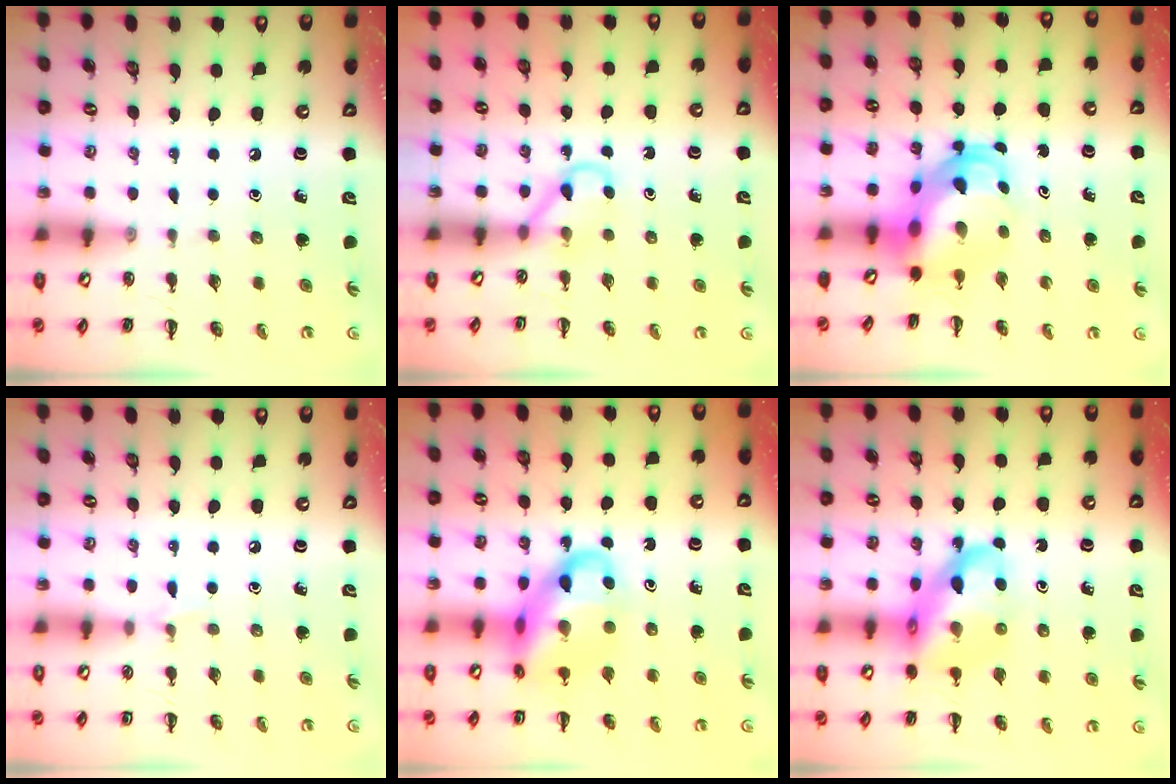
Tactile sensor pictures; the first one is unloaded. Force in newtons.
{"total": 3.6, "press": 3.3, "slide": 1.2}
{"total": 6.8, "press": 6.6, "slide": 1.4}
{"total": 3.9, "press": 3.7, "slide": 1.3}
{"total": 17.0, "press": 16.6, "slide": 3.6}
{"total": 16.2, "press": 15.7, "slide": 4.0}